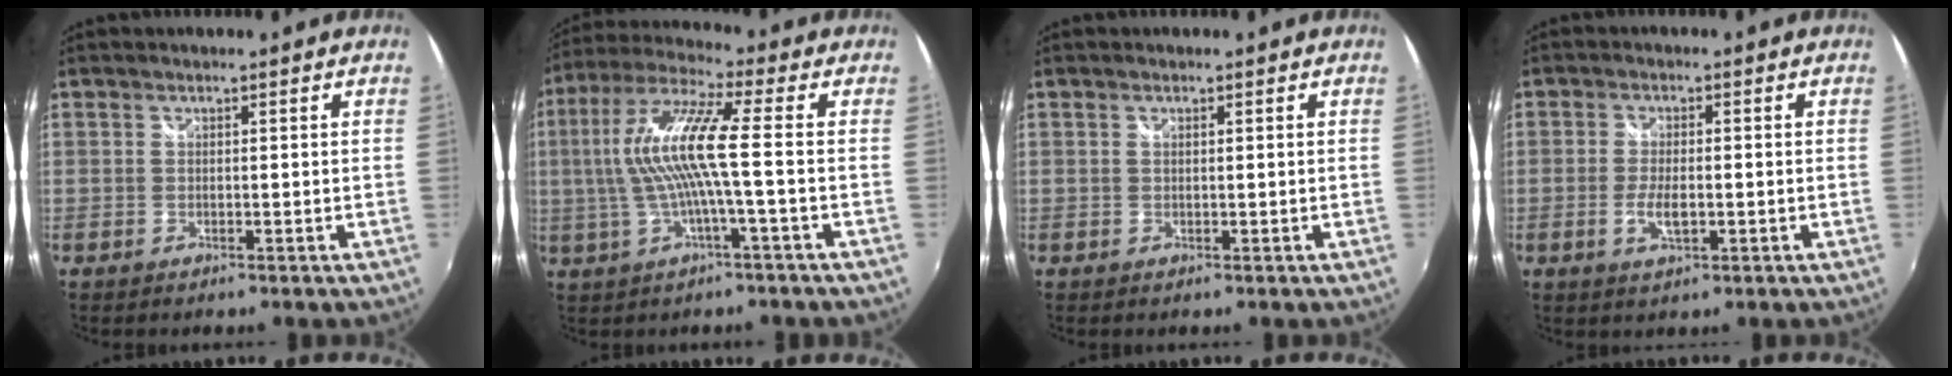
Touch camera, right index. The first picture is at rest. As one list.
[{"total": 11.8, "force": [-0.7, 0.0, 11.8], "torque": [-0.230, 0.006, -0.012]}, {"total": 0.0}, {"total": 4.3, "force": [-1.1, 1.5, 3.8], "torque": [-0.079, -0.006, -0.021]}]